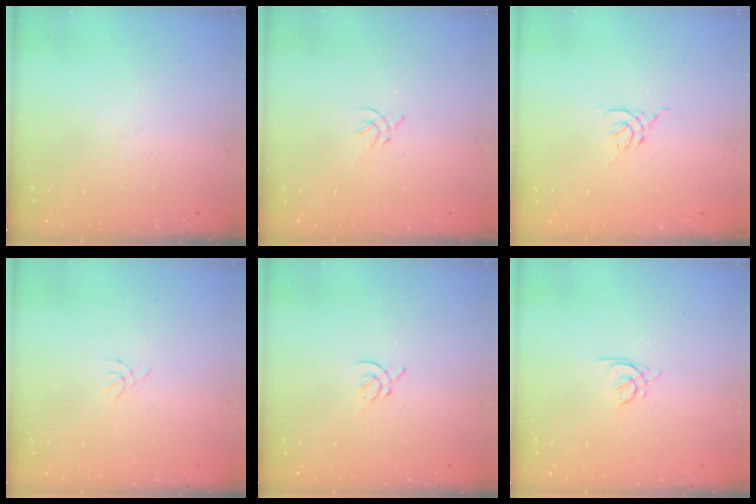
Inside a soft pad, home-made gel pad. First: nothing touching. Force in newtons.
{"total": 1.4, "press": 1.3, "slide": 0.5}
{"total": 1.6, "press": 1.5, "slide": 0.6}
{"total": 1.3, "press": 1.2, "slide": 0.4}
{"total": 2.2, "press": 2.1, "slide": 0.6}
{"total": 2.8, "press": 2.7, "slide": 0.8}